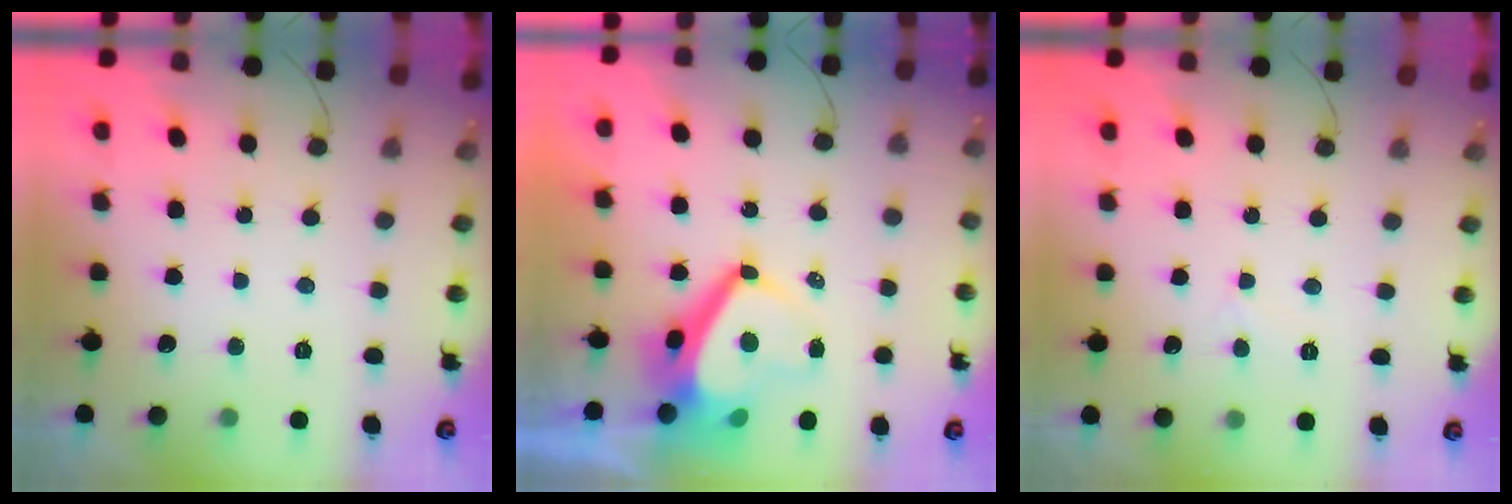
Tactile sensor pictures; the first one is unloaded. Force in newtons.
{"total": 7.8, "press": 7.8, "slide": 0.6}
{"total": 2.1, "press": 2.1, "slide": 0.2}